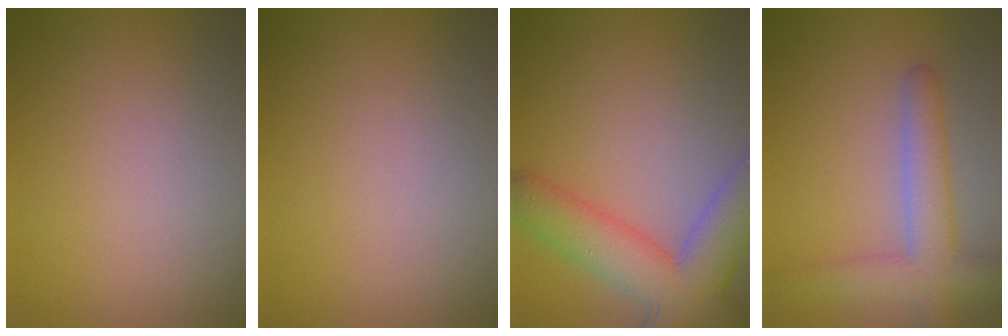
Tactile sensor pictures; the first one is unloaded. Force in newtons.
{"total": 0.0}
{"total": 9.1, "press": 9.0, "slide": 0.6}
{"total": 4.9, "press": 4.9, "slide": 0.3}